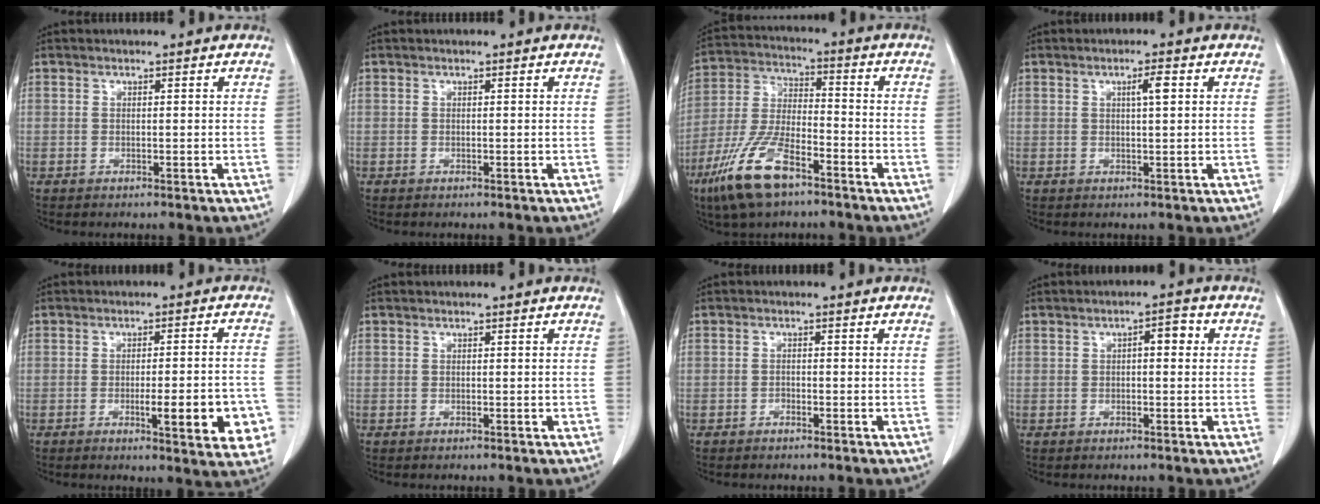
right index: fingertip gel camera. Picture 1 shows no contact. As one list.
[{"total": 0.0}, {"total": 12.8, "force": [-7.9, 4.1, 9.1], "torque": [-0.198, -0.013, -0.151]}, {"total": 2.3, "force": [0.8, 0.2, 2.2], "torque": [-0.039, 0.001, 0.013]}, {"total": 10.4, "force": [-3.4, 1.9, 9.7], "torque": [-0.111, -0.002, -0.038]}, {"total": 0.0}, {"total": 0.7, "force": [-0.6, 0.2, 0.4], "torque": [-0.010, 0.001, -0.009]}, {"total": 2.9, "force": [0.5, 1.1, 2.7], "torque": [-0.039, 0.014, 0.006]}]